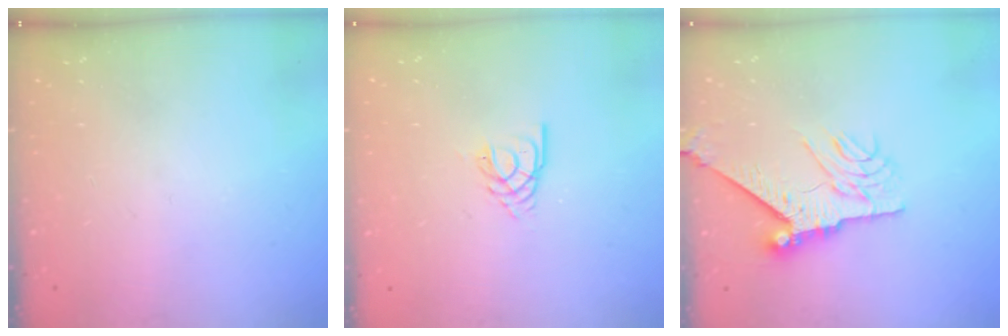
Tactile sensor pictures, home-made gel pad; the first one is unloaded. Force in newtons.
{"total": 2.8, "press": 2.8, "slide": 0.3}
{"total": 9.3, "press": 9.2, "slide": 1.1}